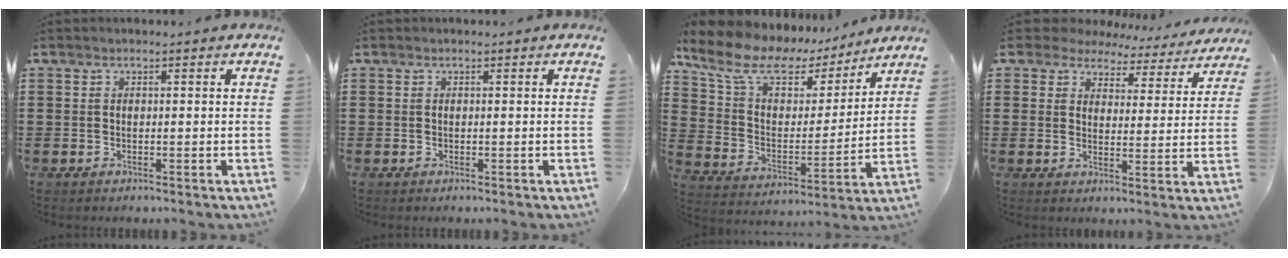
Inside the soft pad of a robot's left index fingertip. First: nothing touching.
{"total": 0.0}
{"total": 10.4, "force": [7.6, 5.2, 4.7], "torque": [-0.141, -0.036, 0.133]}
{"total": 4.8, "force": [4.5, 1.6, 0.4], "torque": [-0.028, -0.027, 0.078]}